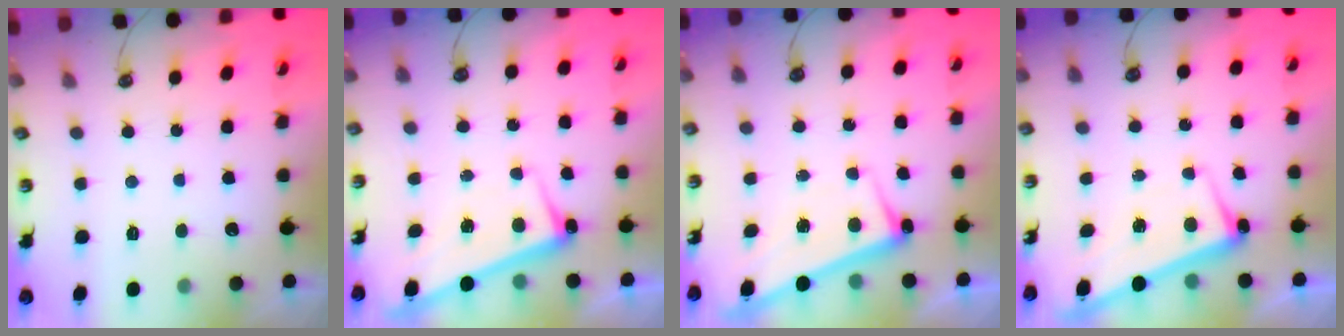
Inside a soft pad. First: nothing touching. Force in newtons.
{"total": 2.5, "press": 2.4, "slide": 0.9}
{"total": 2.7, "press": 2.7, "slide": 0.4}
{"total": 2.6, "press": 2.6, "slide": 0.5}